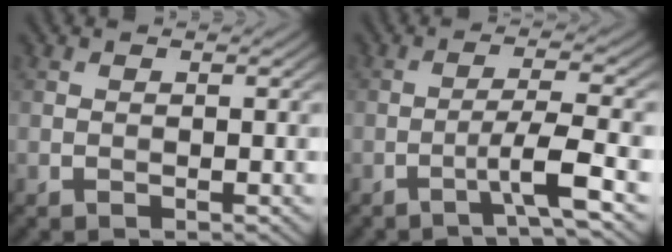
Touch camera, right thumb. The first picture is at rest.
{"total": 5.0, "force": [-2.4, 0.1, 4.4], "torque": [-0.073, 0.017, -0.061]}